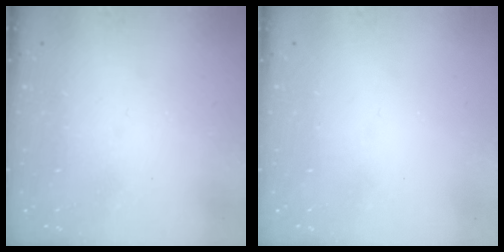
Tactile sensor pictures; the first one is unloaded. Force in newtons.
{"total": 0.0}